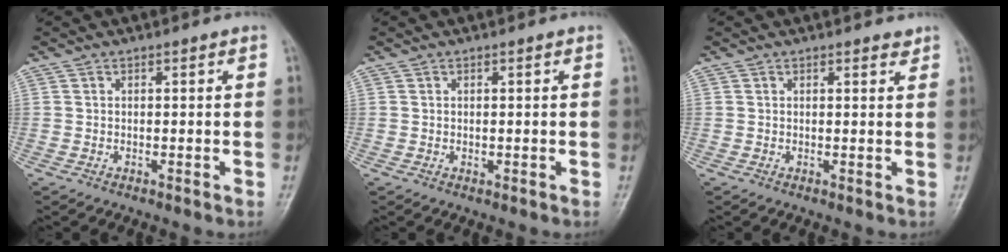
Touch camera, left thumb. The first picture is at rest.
{"total": 0.9, "force": [0.2, 0.4, 0.7], "torque": [-0.010, 0.002, 0.006]}
{"total": 1.4, "force": [1.1, 0.4, 0.7], "torque": [-0.007, -0.007, 0.014]}